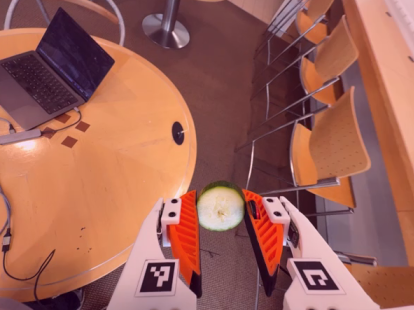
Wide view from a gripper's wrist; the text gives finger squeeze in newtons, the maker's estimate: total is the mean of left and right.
{"total": 9.0, "left": 9.0, "right": 9.0}